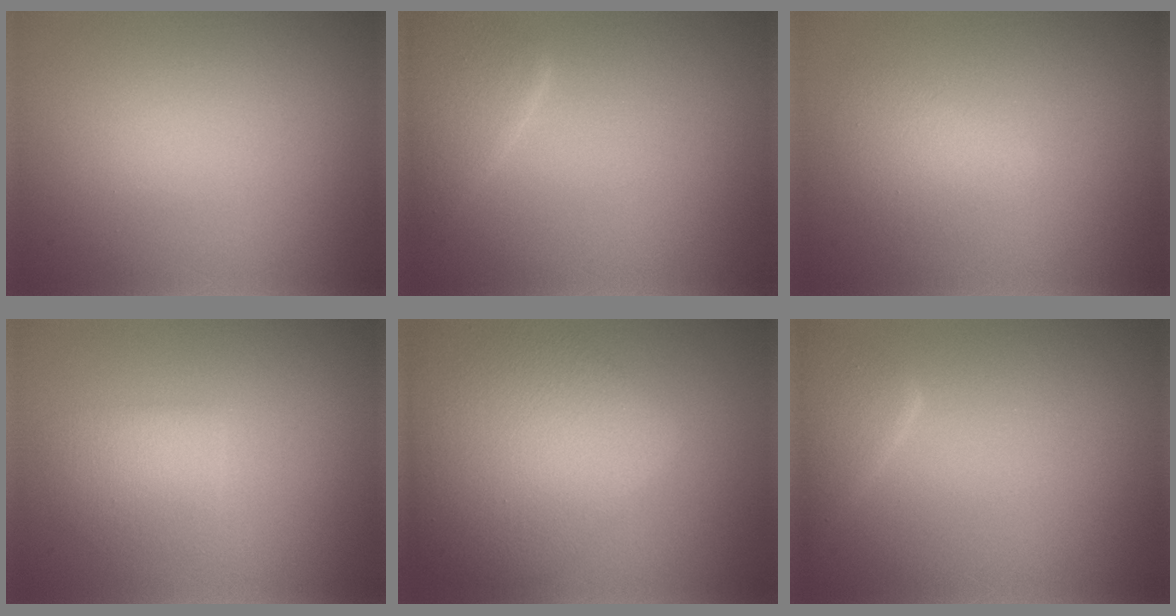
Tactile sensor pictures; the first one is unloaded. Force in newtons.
{"total": 2.6, "press": 2.6, "slide": 0.1}
{"total": 2.1, "press": 2.1, "slide": 0.1}
{"total": 2.1, "press": 2.1, "slide": 0.0}
{"total": 10.1, "press": 10.1, "slide": 0.2}
{"total": 2.2, "press": 2.2, "slide": 0.2}